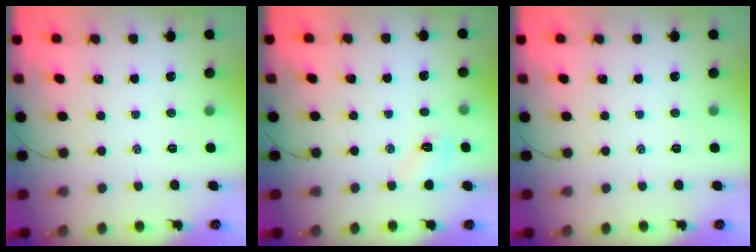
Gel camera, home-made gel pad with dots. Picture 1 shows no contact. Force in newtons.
{"total": 5.4, "press": 5.3, "slide": 1.3}
{"total": 0.0}